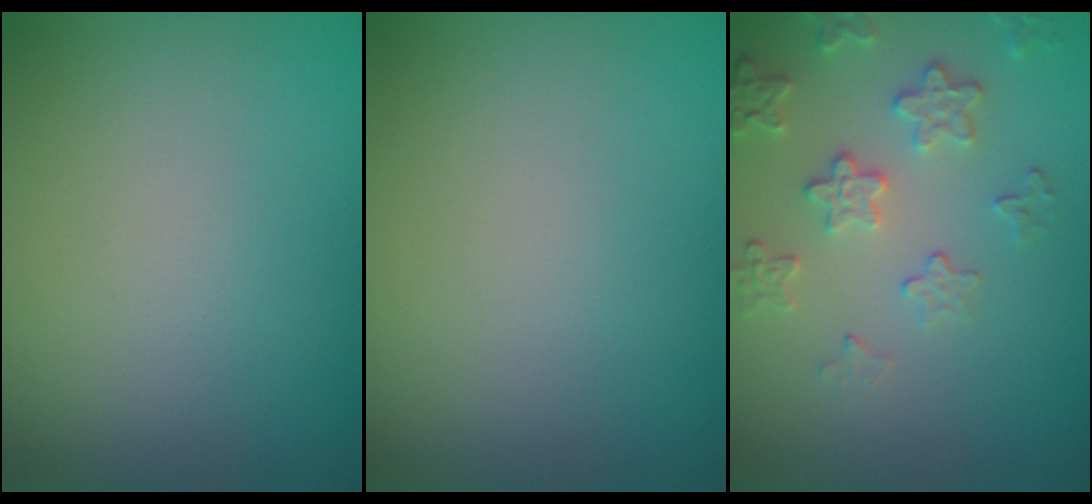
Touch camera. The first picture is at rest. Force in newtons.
{"total": 0.0}
{"total": 3.1, "press": 2.9, "slide": 1.2}